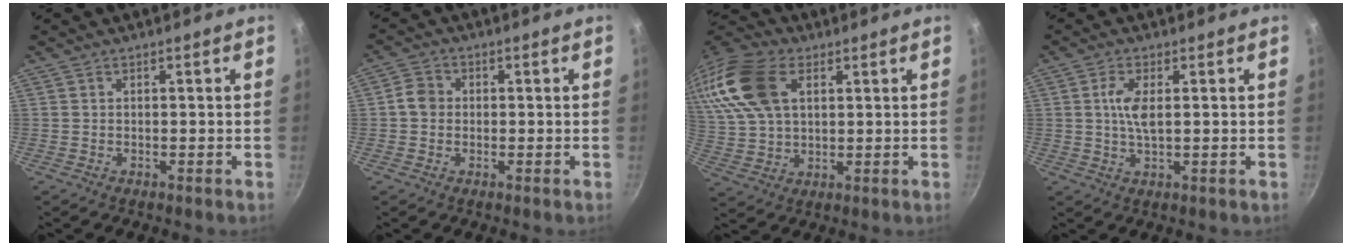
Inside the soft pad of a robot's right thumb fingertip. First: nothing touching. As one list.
[{"total": 3.6, "force": [-0.1, 3.2, 1.7], "torque": [-0.018, 0.009, -0.011]}, {"total": 18.7, "force": [6.5, 11.7, 13.0], "torque": [-0.273, 0.010, 0.122]}, {"total": 4.9, "force": [0.8, 1.8, 4.5], "torque": [-0.098, 0.002, 0.016]}]